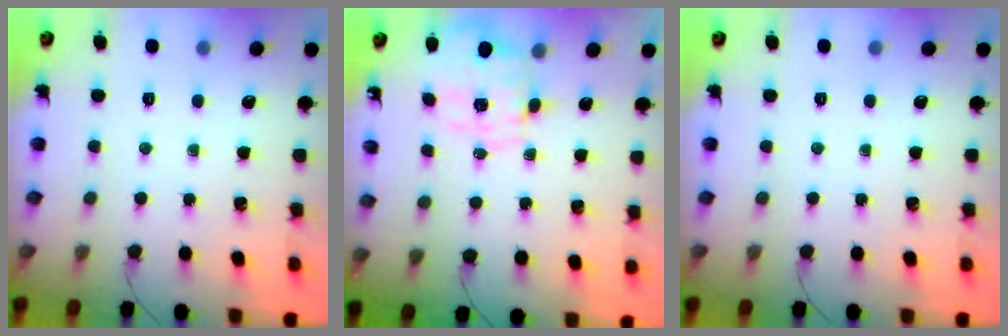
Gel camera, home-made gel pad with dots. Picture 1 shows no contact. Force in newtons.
{"total": 2.1, "press": 1.7, "slide": 1.1}
{"total": 0.0}